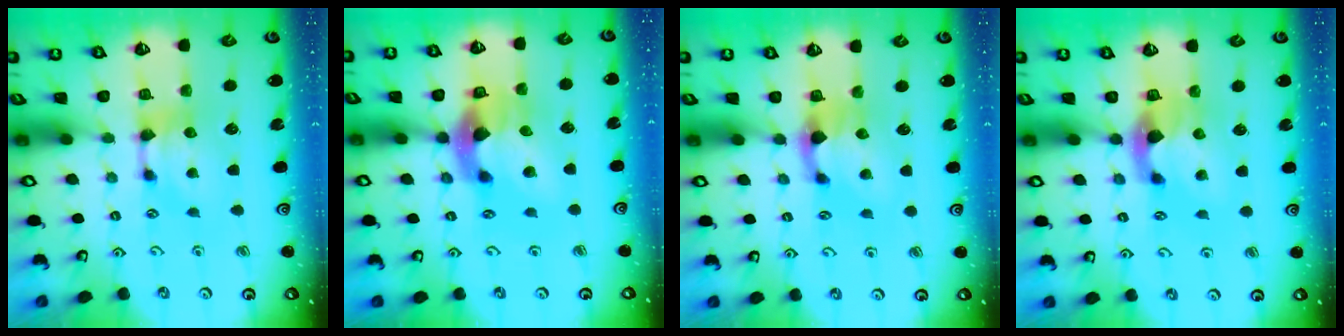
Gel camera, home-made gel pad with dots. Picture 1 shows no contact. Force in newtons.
{"total": 7.7, "press": 7.3, "slide": 2.5}
{"total": 1.7, "press": 0.9, "slide": 1.4}
{"total": 2.7, "press": 2.4, "slide": 1.3}